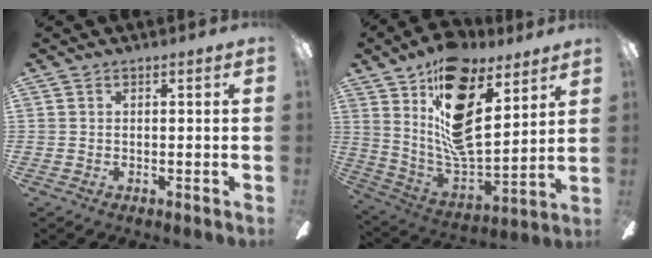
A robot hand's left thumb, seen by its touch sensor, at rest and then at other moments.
{"total": 21.8, "force": [12.0, 10.6, 14.7], "torque": [-0.264, -0.077, 0.213]}